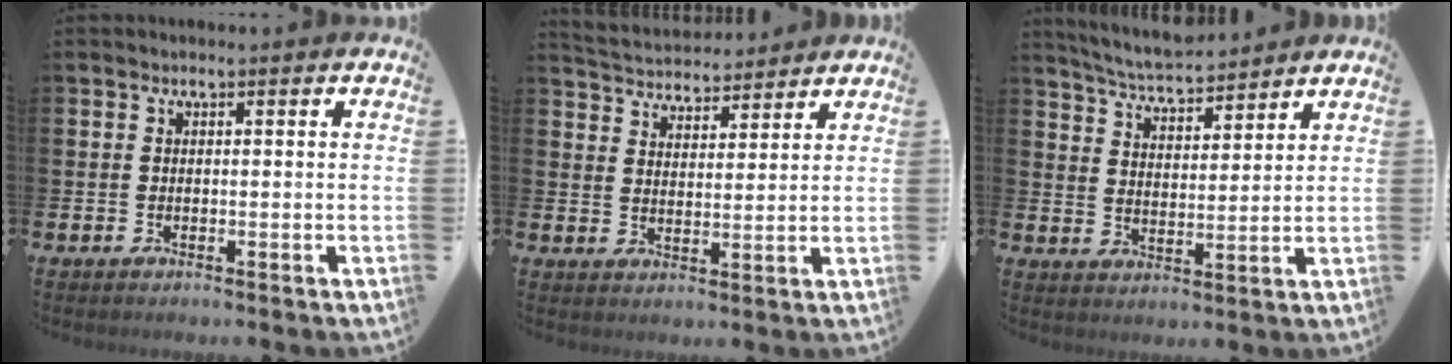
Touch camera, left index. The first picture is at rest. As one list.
[{"total": 4.7, "force": [4.6, 0.9, -0.3], "torque": [-0.019, -0.027, 0.084]}, {"total": 5.7, "force": [5.6, 0.5, 0.9], "torque": [-0.044, -0.029, 0.101]}]